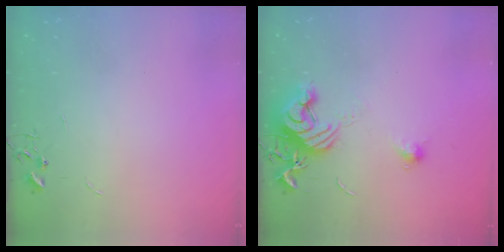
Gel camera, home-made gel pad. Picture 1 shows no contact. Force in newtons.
{"total": 12.3, "press": 12.3, "slide": 0.7}